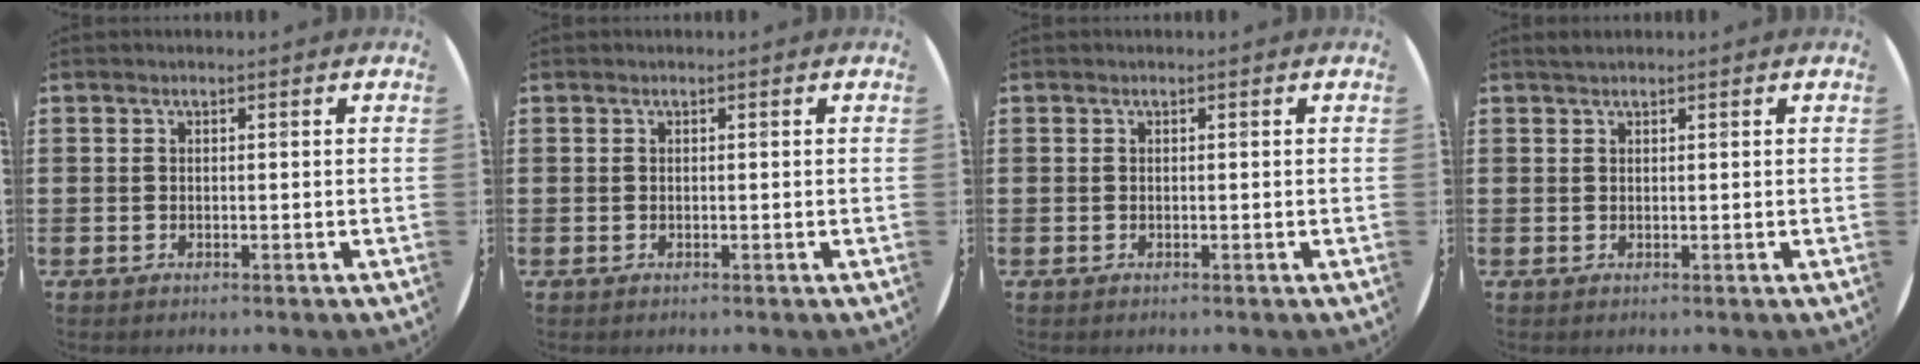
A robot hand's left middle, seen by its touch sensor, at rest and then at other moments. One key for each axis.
{"total": 0.0}
{"total": 0.0}
{"total": 0.7, "fx": 0.7, "fy": 0.0, "fz": 0.1, "tx": -0.003, "ty": 0.001, "tz": 0.014}